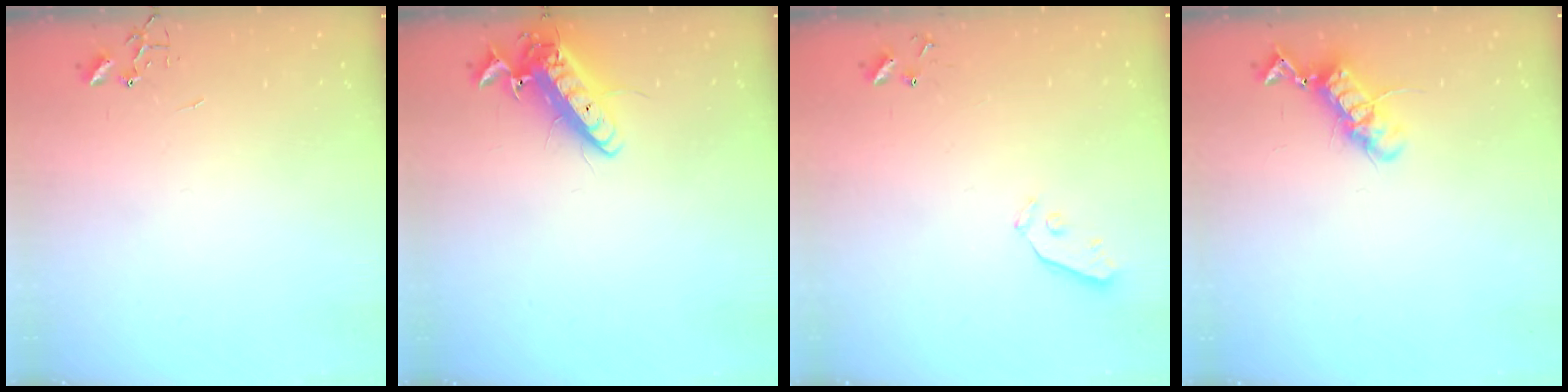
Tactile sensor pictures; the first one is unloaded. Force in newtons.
{"total": 14.0, "press": 13.7, "slide": 2.8}
{"total": 4.0, "press": 4.0, "slide": 0.2}
{"total": 11.8, "press": 11.7, "slide": 1.4}